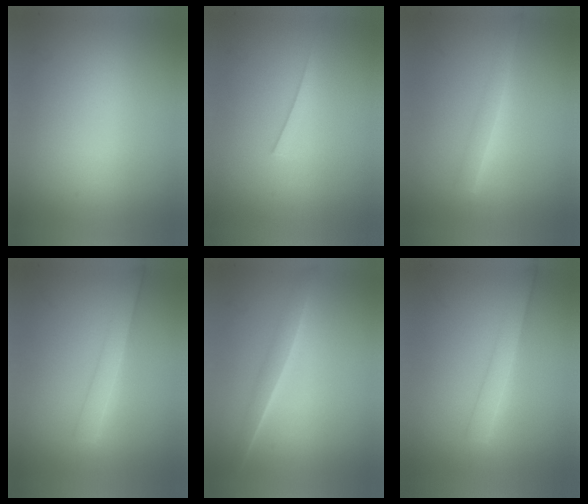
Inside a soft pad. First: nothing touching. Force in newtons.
{"total": 1.1}
{"total": 2.4}
{"total": 2.1}
{"total": 1.5}
{"total": 2.2}